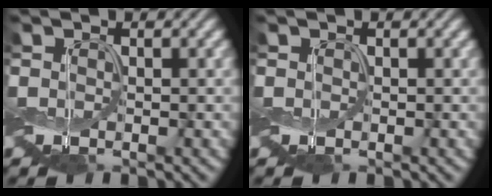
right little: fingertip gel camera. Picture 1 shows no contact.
{"total": 0.0}